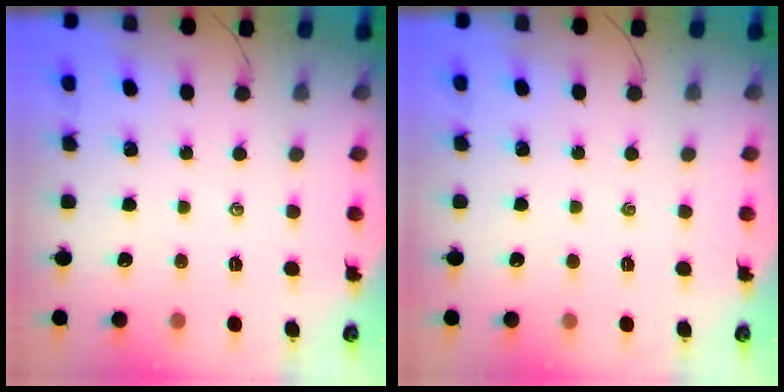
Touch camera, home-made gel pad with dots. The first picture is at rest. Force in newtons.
{"total": 0.0}